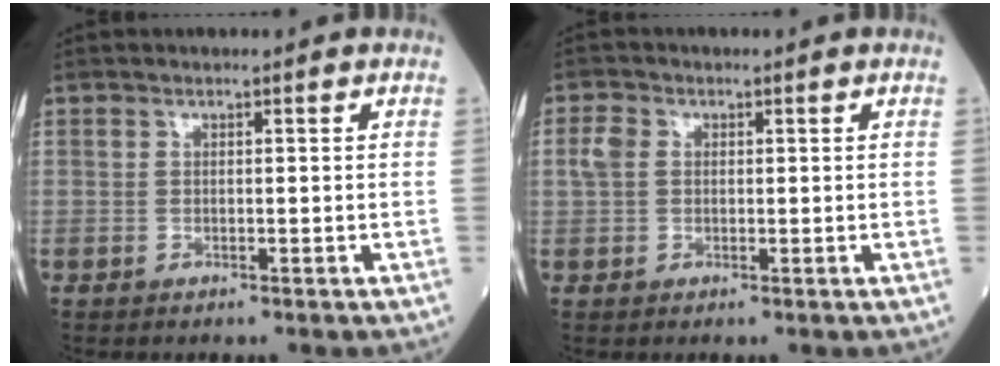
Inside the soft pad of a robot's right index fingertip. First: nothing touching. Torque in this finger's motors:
{"motor_torque": [0.24, 0.04, 0.02, 0.05]}